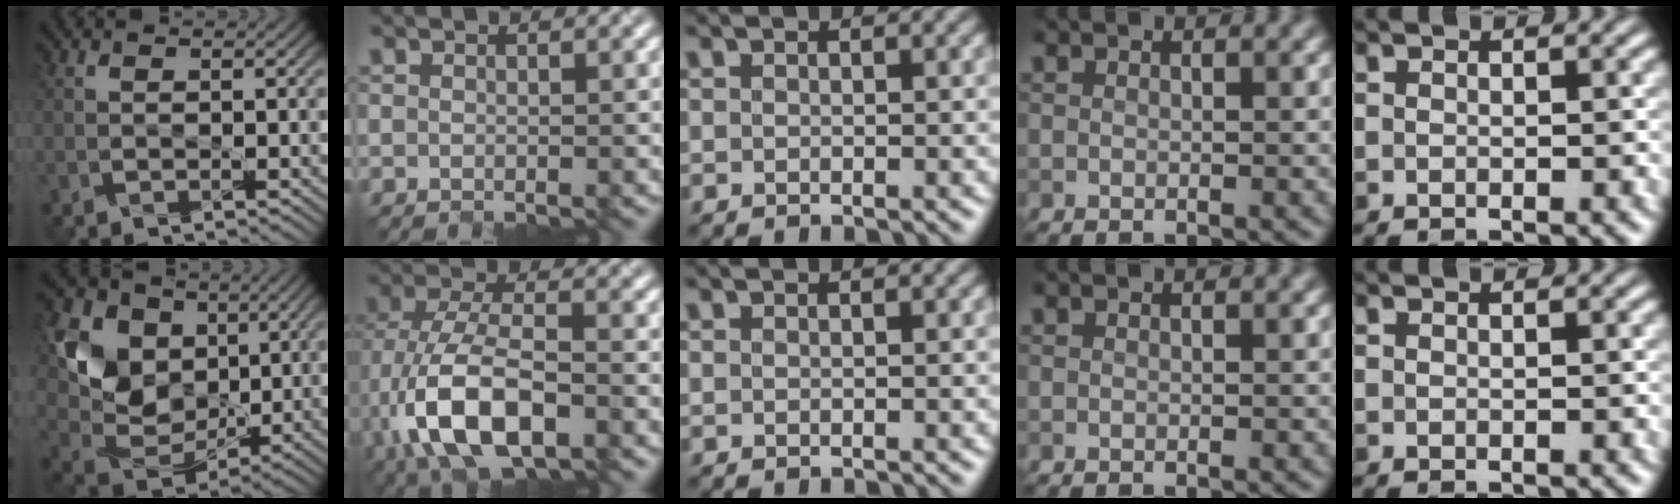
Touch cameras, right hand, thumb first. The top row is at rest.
{"thumb": {"total": 10.4, "force": [3.5, 8.3, 5.1], "torque": [-0.138, 0.000, 0.063]}, "index": {"total": 10.2, "force": [-3.3, 5.1, 8.2], "torque": [-0.170, -0.004, -0.065]}}